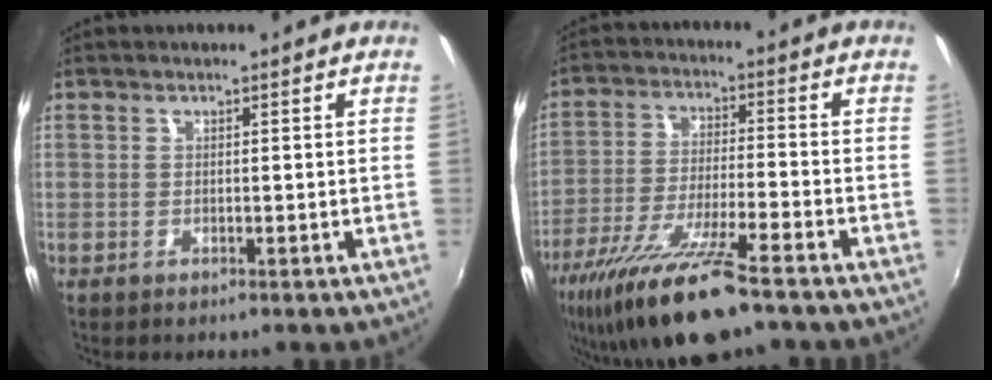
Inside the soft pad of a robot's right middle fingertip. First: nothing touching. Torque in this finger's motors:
{"motor_torque": [1.08, -1.06, 0.40, 0.21]}